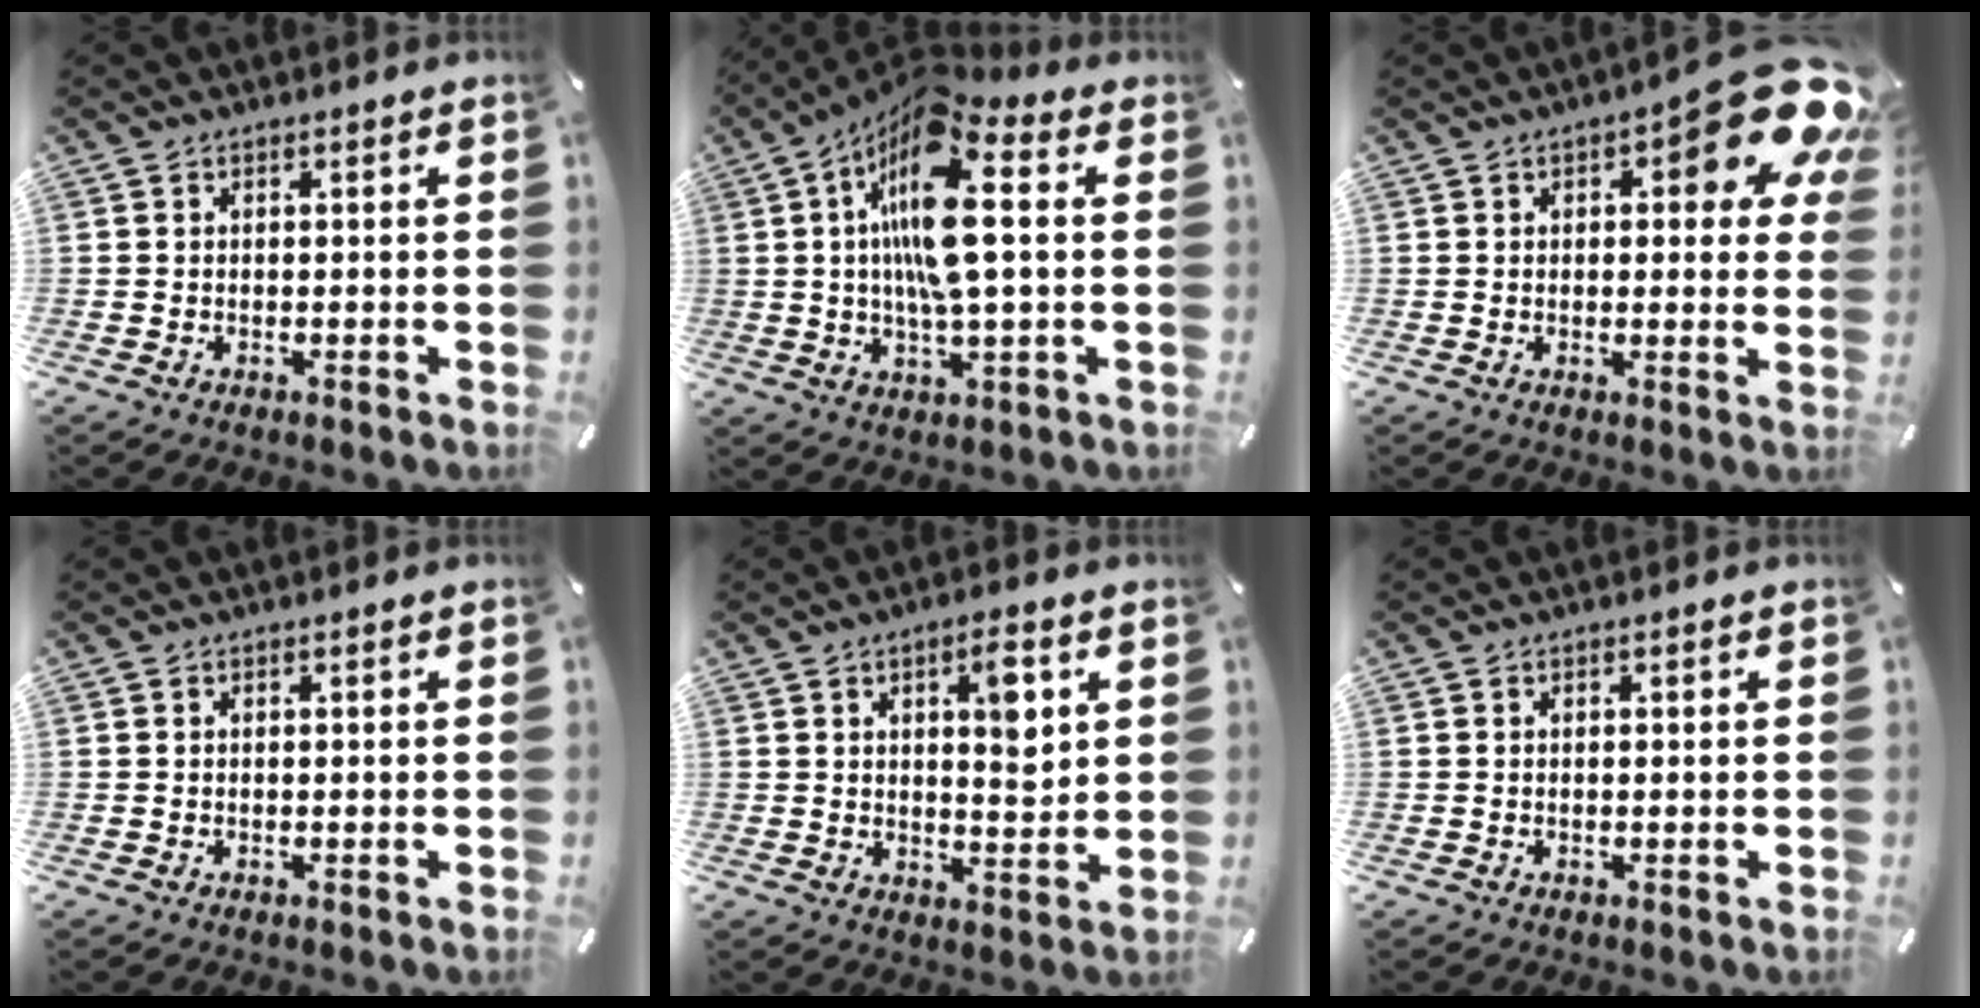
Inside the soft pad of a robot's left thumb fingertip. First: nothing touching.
{"total": 17.9, "force": [2.9, 5.7, 16.7], "torque": [-0.336, -0.004, 0.038]}
{"total": 16.5, "force": [8.2, 6.4, 12.8], "torque": [-0.153, -0.061, 0.134]}
{"total": 0.0}
{"total": 7.7, "force": [3.1, 3.2, 6.3], "torque": [-0.083, -0.013, 0.043]}
{"total": 0.0}